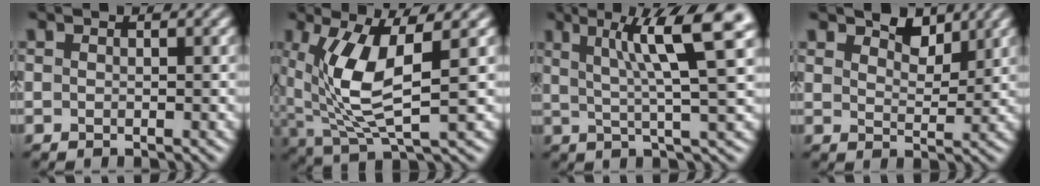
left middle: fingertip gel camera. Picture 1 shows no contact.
{"total": 7.6, "force": [1.8, 2.4, 7.0], "torque": [-0.154, -0.003, 0.040]}
{"total": 8.3, "force": [3.7, 1.2, 7.3], "torque": [-0.099, 0.021, 0.057]}
{"total": 3.3, "force": [2.7, 1.3, 1.3], "torque": [-0.019, 0.005, 0.033]}